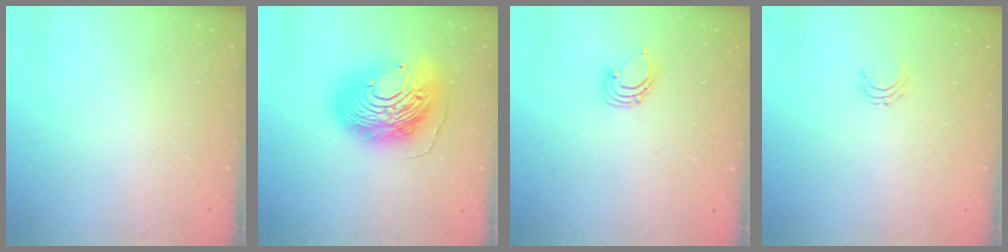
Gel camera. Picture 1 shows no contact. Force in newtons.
{"total": 18.2, "press": 18.1, "slide": 1.7}
{"total": 2.9, "press": 2.9, "slide": 0.2}
{"total": 3.7, "press": 3.7, "slide": 0.3}